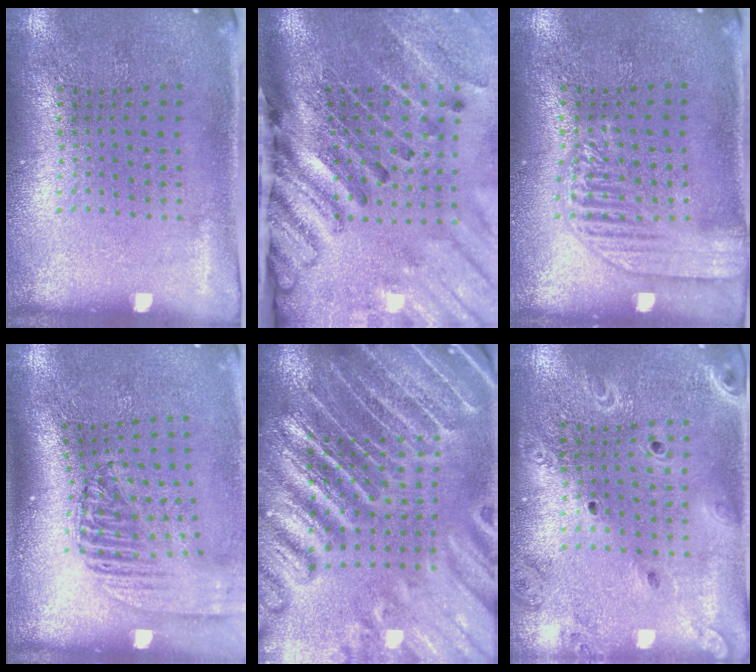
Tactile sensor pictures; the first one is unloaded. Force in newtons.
{"total": 4.5, "press": 3.3, "slide": 3.0}
{"total": 1.8, "press": 1.8, "slide": 0.3}
{"total": 2.3, "press": 1.8, "slide": 1.5}
{"total": 5.2, "press": 4.5, "slide": 2.5}
{"total": 2.0, "press": 1.9, "slide": 0.7}